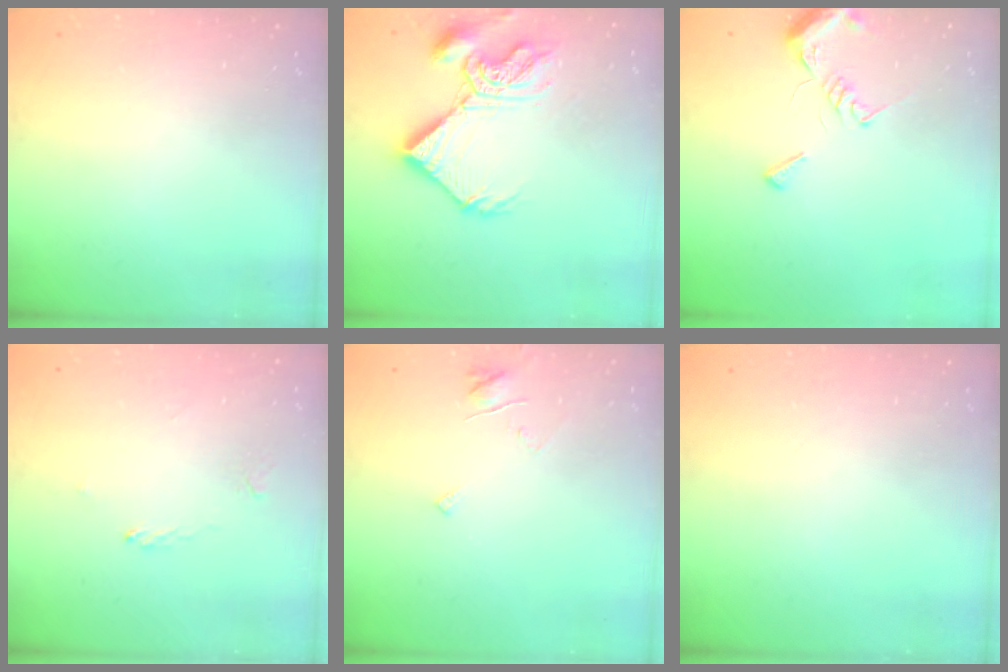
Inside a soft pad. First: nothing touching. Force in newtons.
{"total": 13.2, "press": 13.2, "slide": 1.4}
{"total": 8.3, "press": 8.2, "slide": 0.8}
{"total": 1.9, "press": 1.8, "slide": 0.5}
{"total": 3.6, "press": 3.6, "slide": 0.3}
{"total": 0.0}